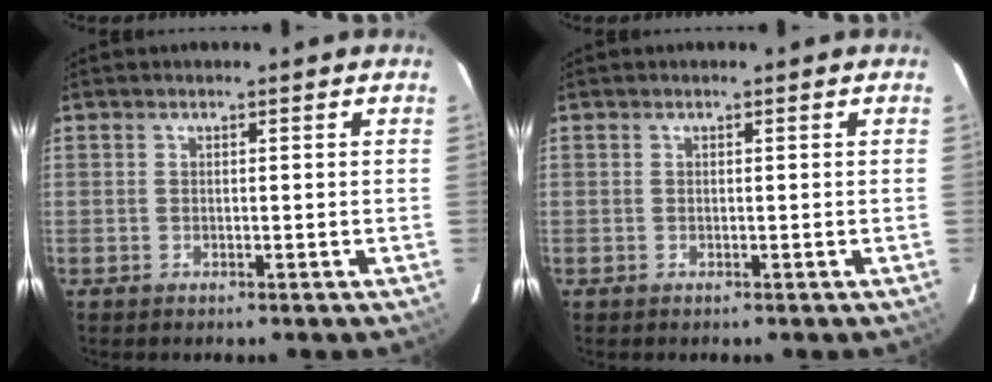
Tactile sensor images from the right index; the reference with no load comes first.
{"total": 0.0}